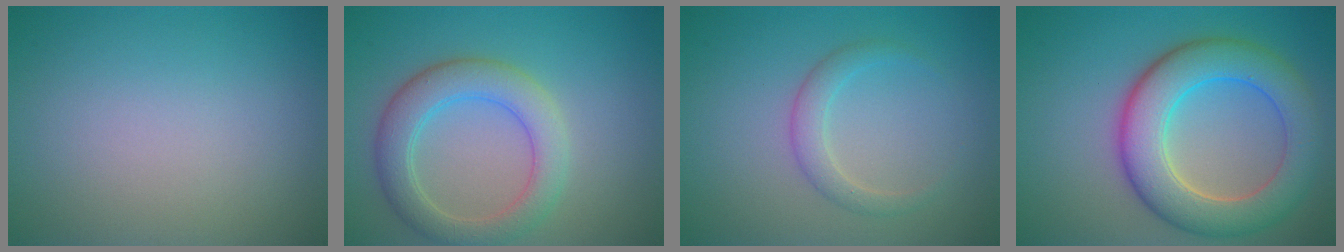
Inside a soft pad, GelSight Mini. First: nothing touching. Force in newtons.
{"total": 4.8, "press": 4.8, "slide": 0.6}
{"total": 2.0, "press": 2.0, "slide": 0.1}
{"total": 7.9, "press": 7.9, "slide": 0.4}